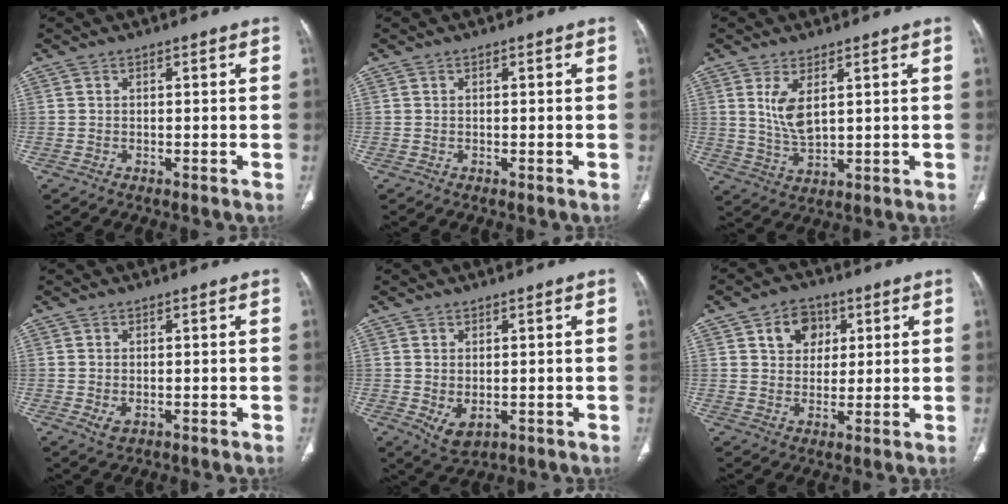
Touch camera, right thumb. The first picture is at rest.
{"total": 0.0}
{"total": 6.3, "force": [2.3, 2.7, 5.3], "torque": [-0.102, -0.019, 0.060]}
{"total": 2.1, "force": [-0.3, 1.3, 1.6], "torque": [-0.033, -0.003, 0.000]}
{"total": 4.5, "force": [-0.7, 2.8, 3.5], "torque": [-0.058, -0.008, 0.005]}
{"total": 7.5, "force": [2.9, 5.9, 3.6], "torque": [-0.021, -0.007, 0.045]}